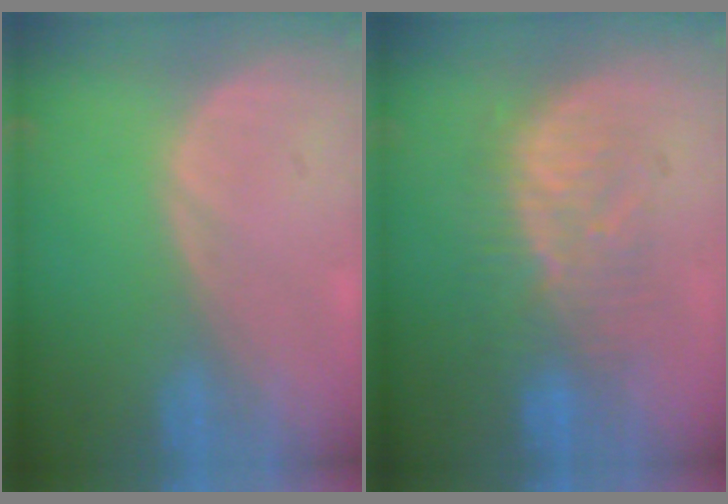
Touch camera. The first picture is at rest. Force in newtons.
{"total": 8.2, "press": 8.0, "slide": 1.6}